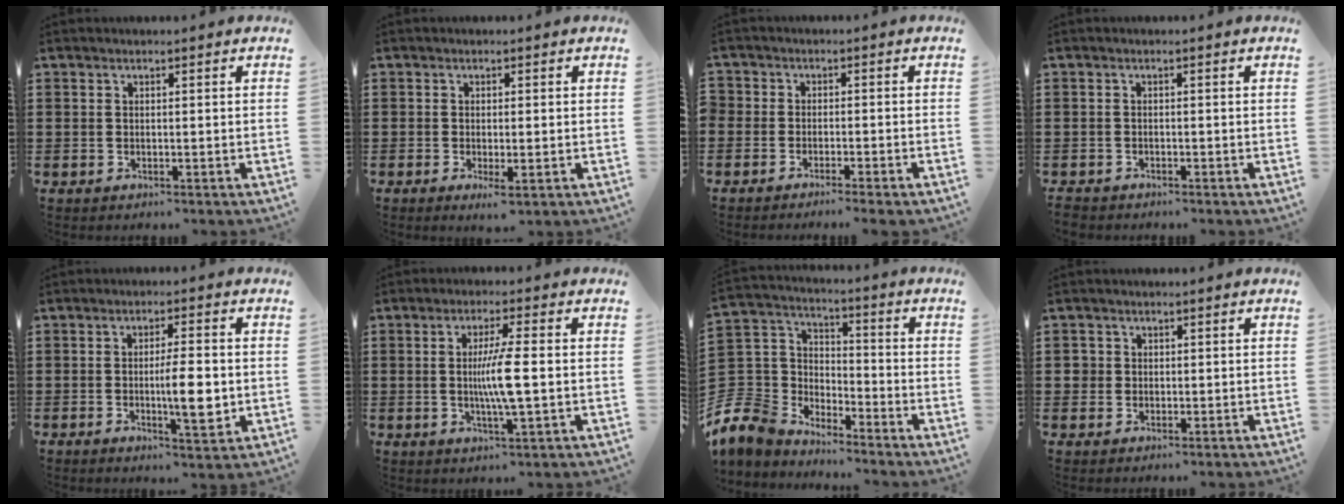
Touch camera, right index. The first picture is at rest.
{"total": 1.7, "force": [-0.5, 0.2, 1.6], "torque": [-0.029, -0.005, -0.007]}
{"total": 2.2, "force": [-2.2, 0.2, -0.1], "torque": [-0.005, 0.004, -0.047]}
{"total": 1.0, "force": [-1.0, 0.3, 0.0], "torque": [-0.004, 0.000, -0.022]}
{"total": 7.2, "force": [-0.7, 1.6, 6.9], "torque": [-0.117, -0.010, -0.013]}
{"total": 6.5, "force": [-0.3, 0.4, 6.5], "torque": [-0.122, -0.009, -0.012]}
{"total": 6.6, "force": [-4.4, 4.9, 0.7], "torque": [-0.079, -0.014, -0.096]}
{"total": 1.6, "force": [0.1, 1.6, 0.3], "torque": [-0.013, 0.007, 0.000]}